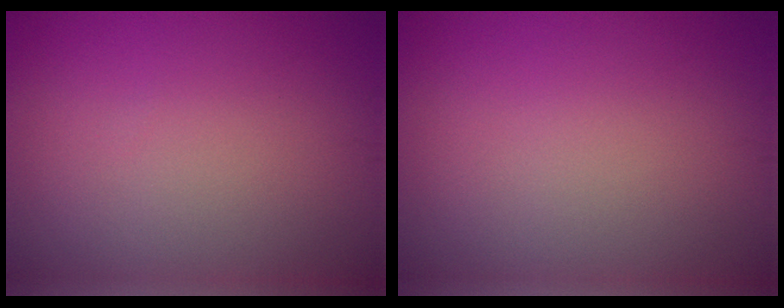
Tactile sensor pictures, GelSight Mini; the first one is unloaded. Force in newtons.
{"total": 0.0}